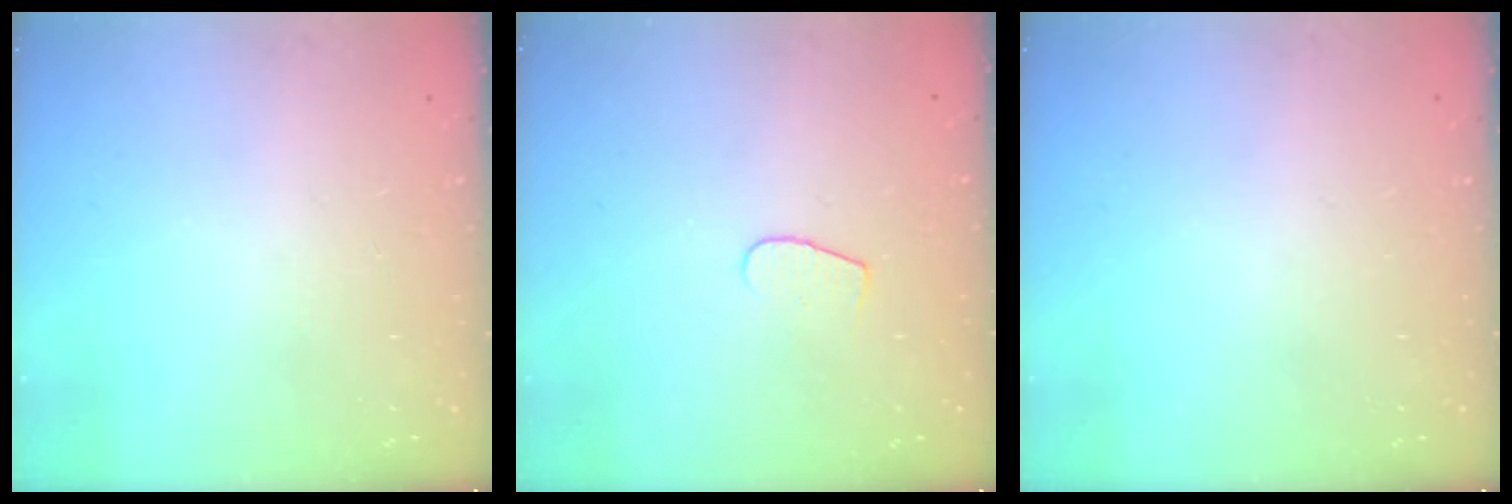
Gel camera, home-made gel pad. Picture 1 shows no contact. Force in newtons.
{"total": 4.6, "press": 4.5, "slide": 0.4}
{"total": 0.0}